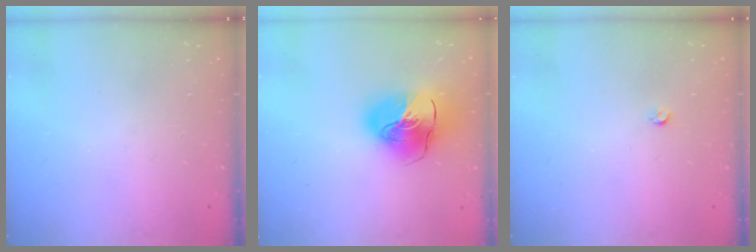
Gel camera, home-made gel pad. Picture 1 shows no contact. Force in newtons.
{"total": 18.1, "press": 17.9, "slide": 2.6}
{"total": 2.8, "press": 2.8, "slide": 0.5}